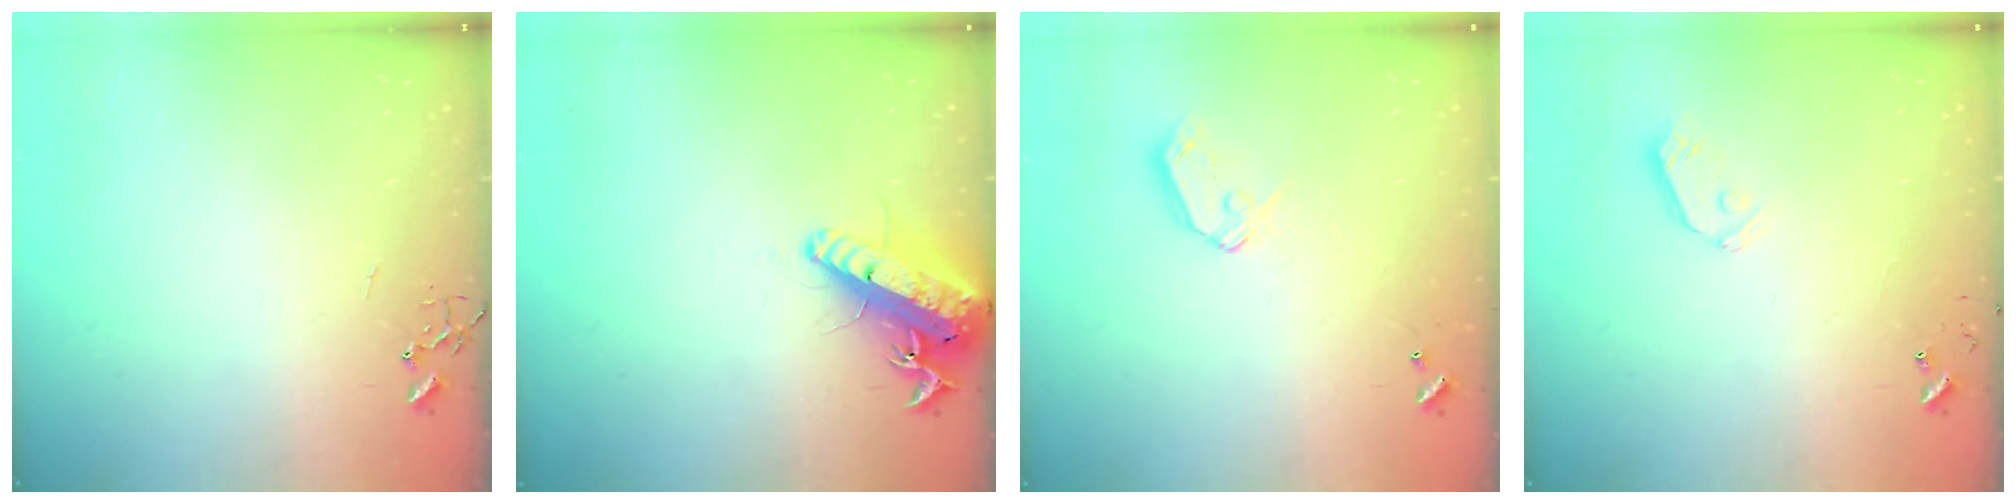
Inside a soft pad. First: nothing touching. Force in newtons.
{"total": 17.1, "press": 16.8, "slide": 3.4}
{"total": 7.1, "press": 7.1, "slide": 0.8}
{"total": 5.4, "press": 5.3, "slide": 0.9}